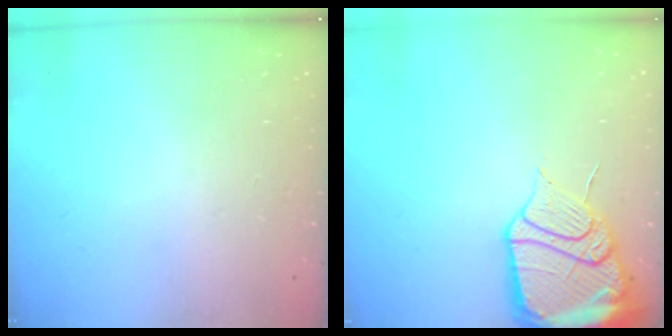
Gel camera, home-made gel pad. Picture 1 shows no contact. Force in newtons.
{"total": 17.6, "press": 17.4, "slide": 2.9}